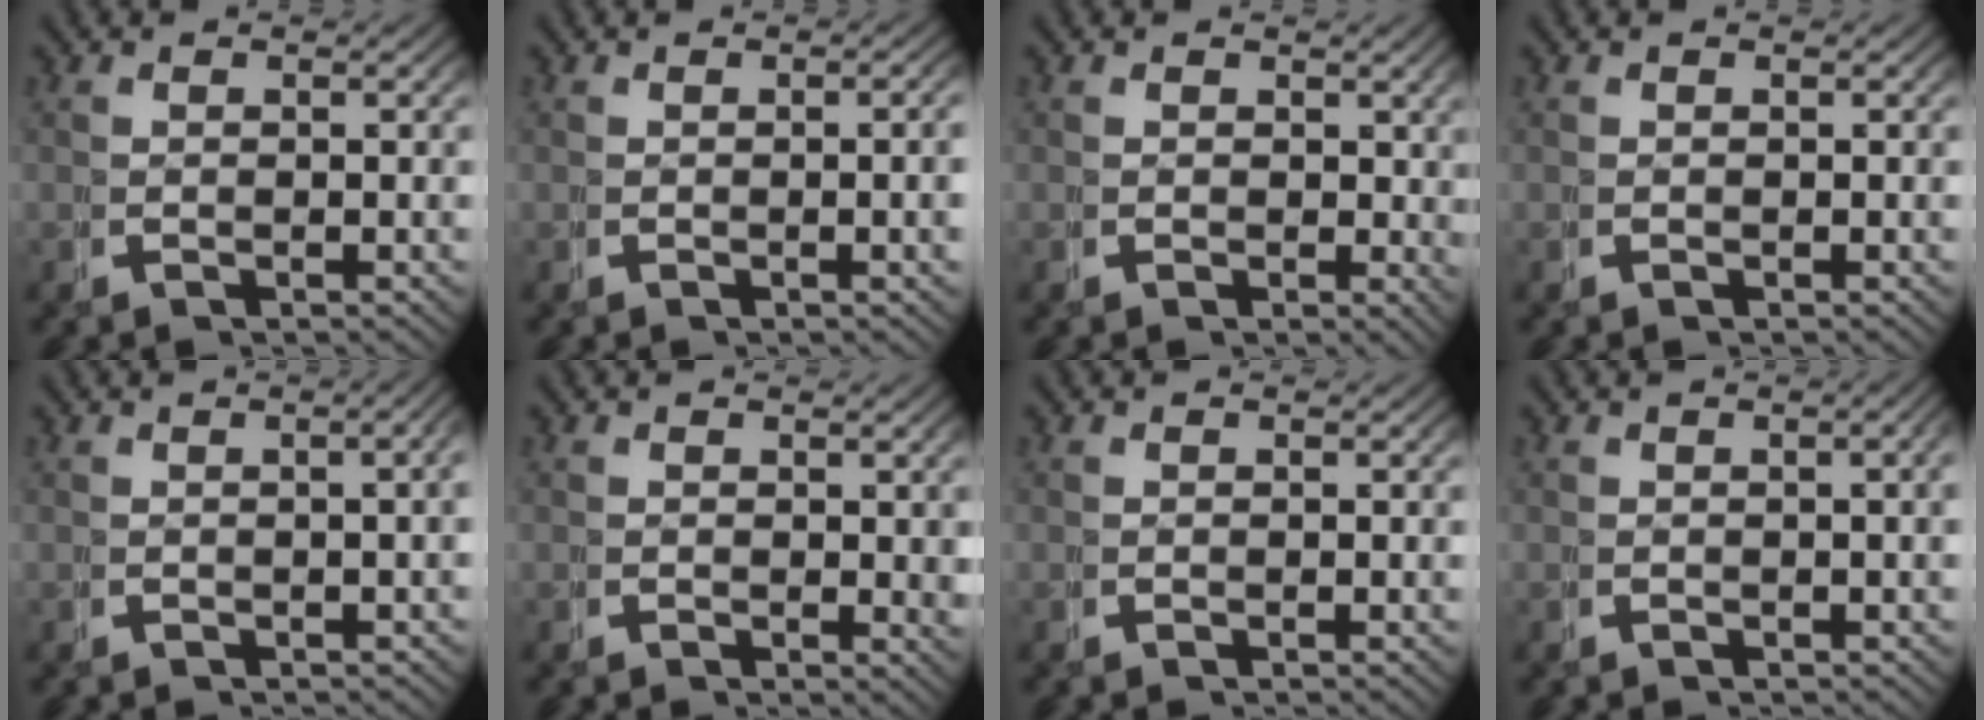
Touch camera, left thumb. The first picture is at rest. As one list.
[{"total": 1.8, "force": [-0.1, 0.3, 1.8], "torque": [-0.024, 0.003, -0.002]}, {"total": 1.6, "force": [0.7, 1.0, 1.0], "torque": [0.000, -0.006, 0.010]}, {"total": 0.0}, {"total": 2.0, "force": [-0.4, 0.5, 1.9], "torque": [-0.026, 0.007, -0.004]}, {"total": 1.2, "force": [0.6, 0.5, 0.9], "torque": [-0.008, -0.005, 0.009]}, {"total": 0.0}, {"total": 1.2, "force": [-0.1, 0.2, 1.2], "torque": [-0.019, 0.005, -0.001]}]